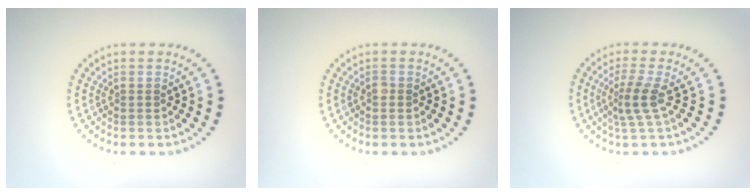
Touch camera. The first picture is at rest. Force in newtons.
{"total": 0.6, "press": 0.5, "slide": 0.3}
{"total": 2.6, "press": 1.8, "slide": 1.8}